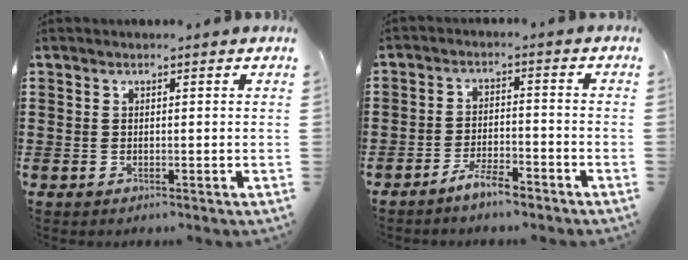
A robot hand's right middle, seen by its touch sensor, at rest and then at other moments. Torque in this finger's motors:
{"motor_torque": [2.14, 0.00, 0.07, 0.07]}